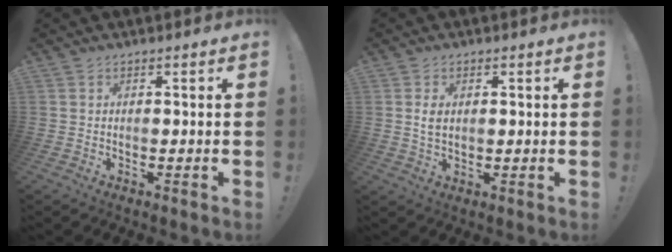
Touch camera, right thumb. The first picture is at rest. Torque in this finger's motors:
{"motor_torque": [0.03, 0.05, 0.04, 0.11, 0.07]}